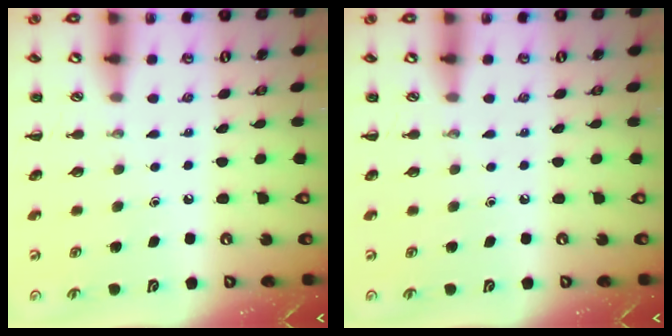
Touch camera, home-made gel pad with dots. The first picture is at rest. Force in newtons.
{"total": 0.0}